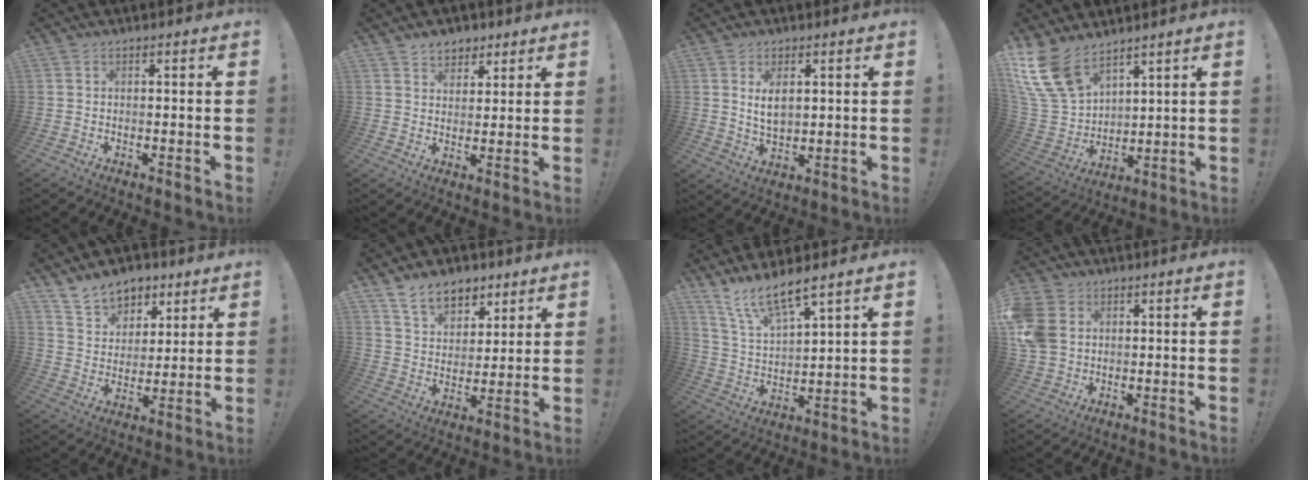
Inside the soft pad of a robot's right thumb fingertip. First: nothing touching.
{"total": 5.6, "force": [4.0, 3.9, 0.4], "torque": [0.009, -0.032, 0.073]}
{"total": 6.0, "force": [2.2, 3.2, 4.5], "torque": [-0.069, -0.008, 0.037]}
{"total": 15.4, "force": [10.8, 8.2, 7.2], "torque": [-0.161, -0.065, 0.211]}
{"total": 11.4, "force": [8.2, 7.4, 2.8], "torque": [-0.042, -0.059, 0.159]}
{"total": 11.2, "force": [7.9, 7.0, 4.1], "torque": [-0.060, -0.049, 0.151]}
{"total": 10.2, "force": [9.0, 1.5, 4.7], "torque": [-0.102, -0.061, 0.165]}
{"total": 10.5, "force": [2.1, 8.4, 6.0], "torque": [-0.125, 0.000, 0.046]}